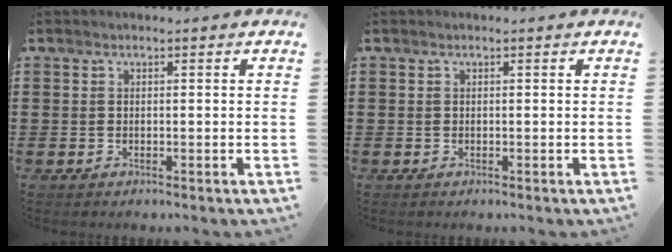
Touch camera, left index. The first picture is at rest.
{"total": 0.0}